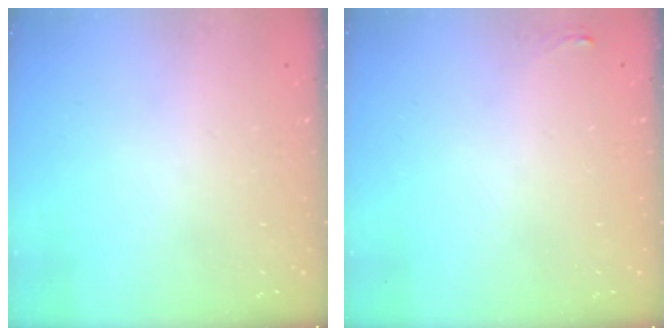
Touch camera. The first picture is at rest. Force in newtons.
{"total": 3.3, "press": 3.2, "slide": 1.1}